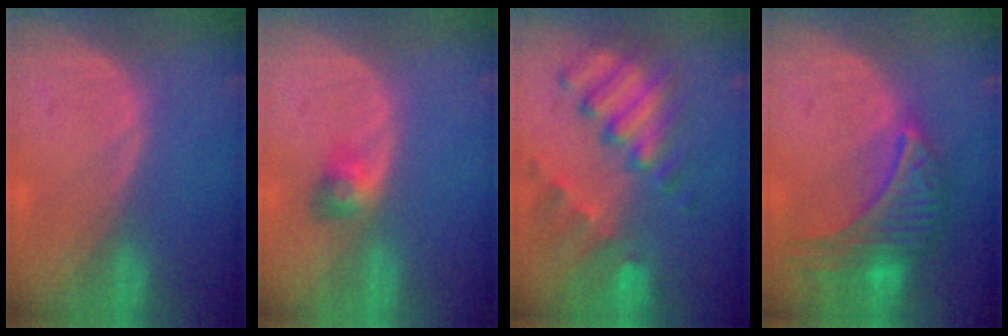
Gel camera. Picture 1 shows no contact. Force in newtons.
{"total": 3.2, "press": 2.8, "slide": 1.4}
{"total": 10.3, "press": 9.0, "slide": 5.1}
{"total": 9.6, "press": 9.6, "slide": 0.6}